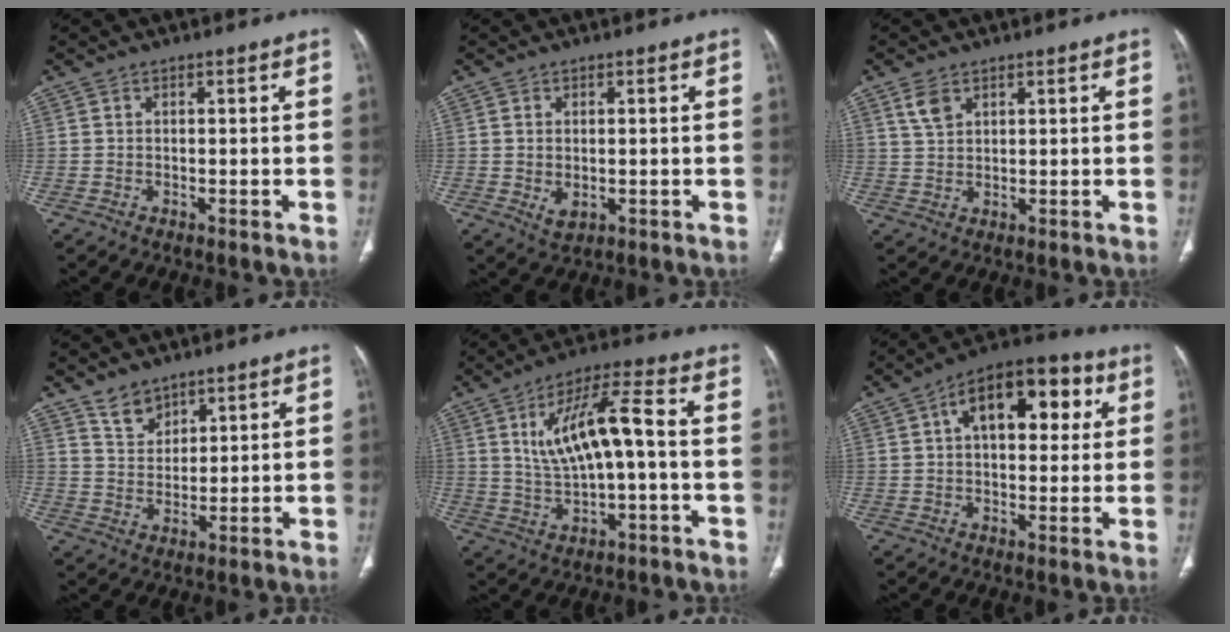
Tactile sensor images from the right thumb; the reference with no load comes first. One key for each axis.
{"total": 3.2, "fx": -0.4, "fy": 2.0, "fz": 2.5, "tx": -0.046, "ty": -0.003, "tz": 0.002}
{"total": 3.6, "fx": 2.2, "fy": 2.0, "fz": 2.0, "tx": -0.038, "ty": -0.004, "tz": 0.050}
{"total": 5.2, "fx": 4.0, "fy": 3.0, "fz": 1.4, "tx": -0.003, "ty": -0.031, "tz": 0.080}
{"total": 13.0, "fx": 1.1, "fy": 4.3, "fz": 12.2, "tx": -0.227, "ty": 0.028, "tz": 0.022}
{"total": 16.2, "fx": 4.9, "fy": 8.7, "fz": 12.8, "tx": -0.150, "ty": 0.022, "tz": 0.067}